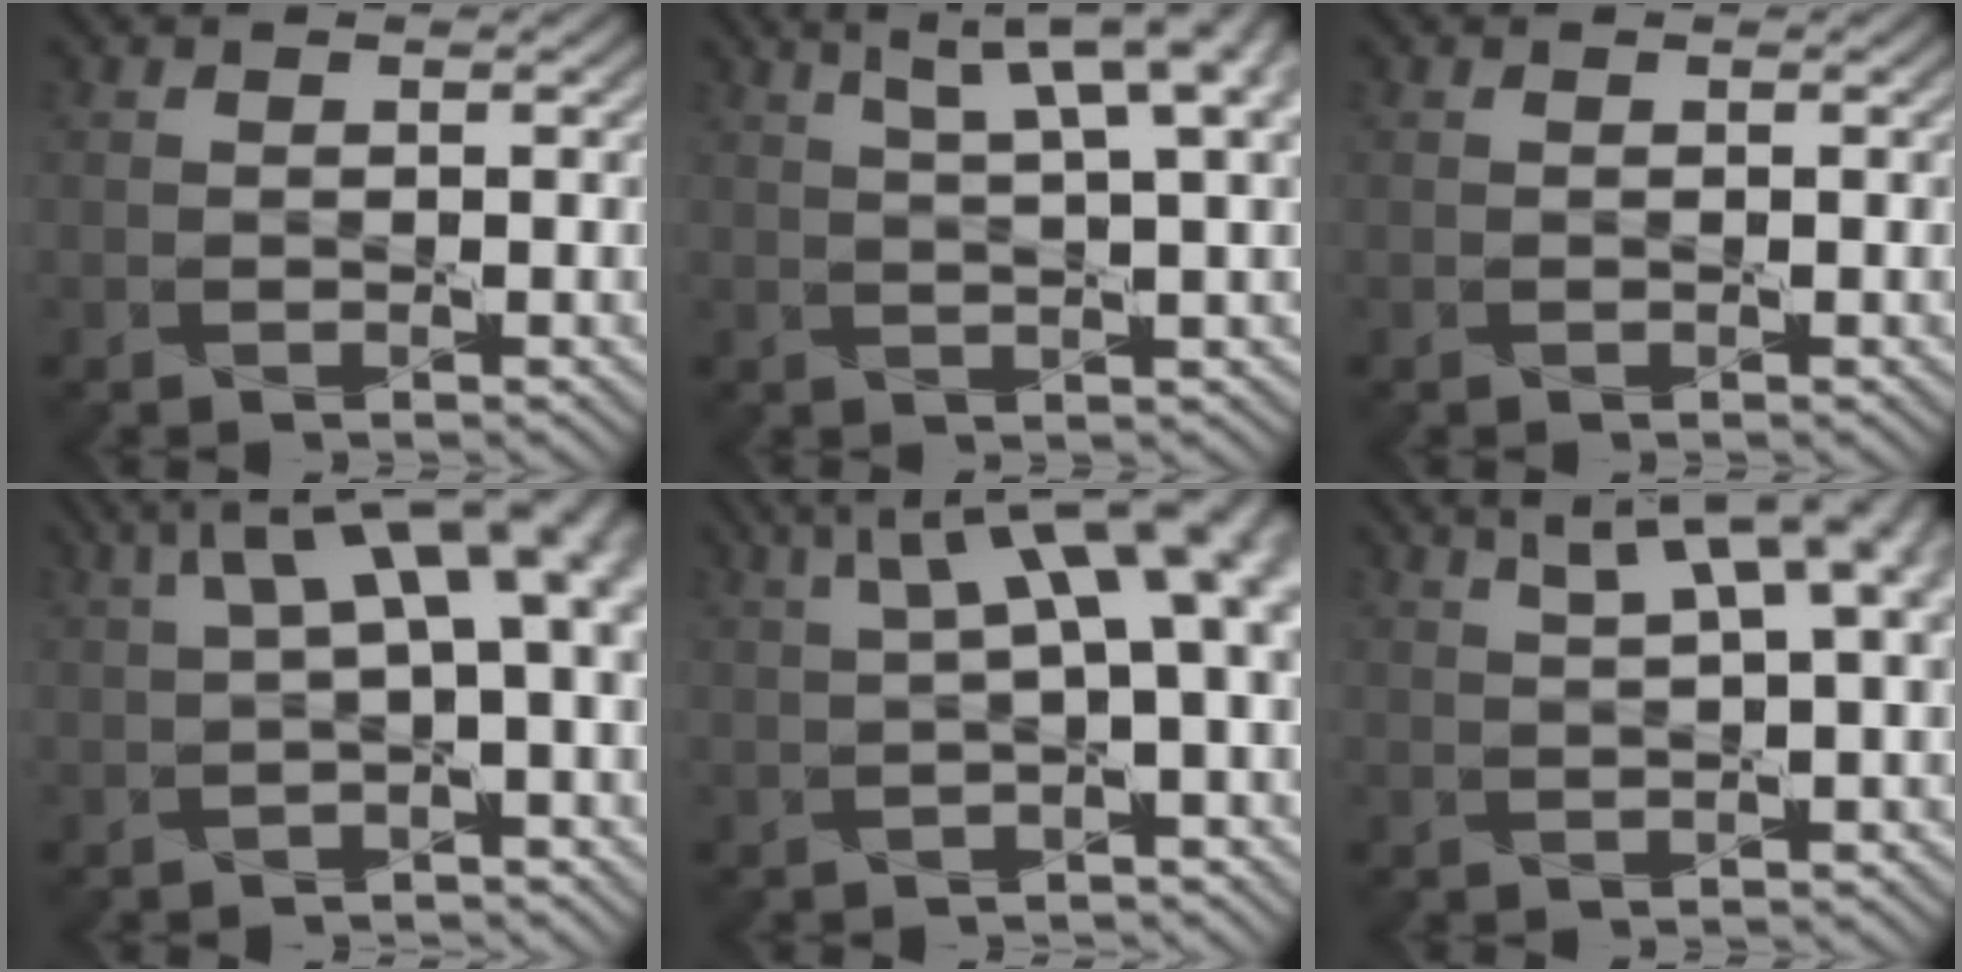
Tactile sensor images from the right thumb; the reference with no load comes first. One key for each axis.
{"total": 9.7, "fx": 5.0, "fy": 2.4, "fz": 8.0, "tx": -0.098, "ty": 0.030, "tz": 0.063}
{"total": 0.0}
{"total": 9.1, "fx": 2.2, "fy": 3.4, "fz": 8.2, "tx": -0.130, "ty": 0.016, "tz": 0.039}
{"total": 10.1, "fx": 2.5, "fy": 3.4, "fz": 9.2, "tx": -0.128, "ty": 0.019, "tz": 0.045}
{"total": 8.2, "fx": 3.8, "fy": 2.4, "fz": 6.9, "tx": -0.084, "ty": 0.029, "tz": 0.053}